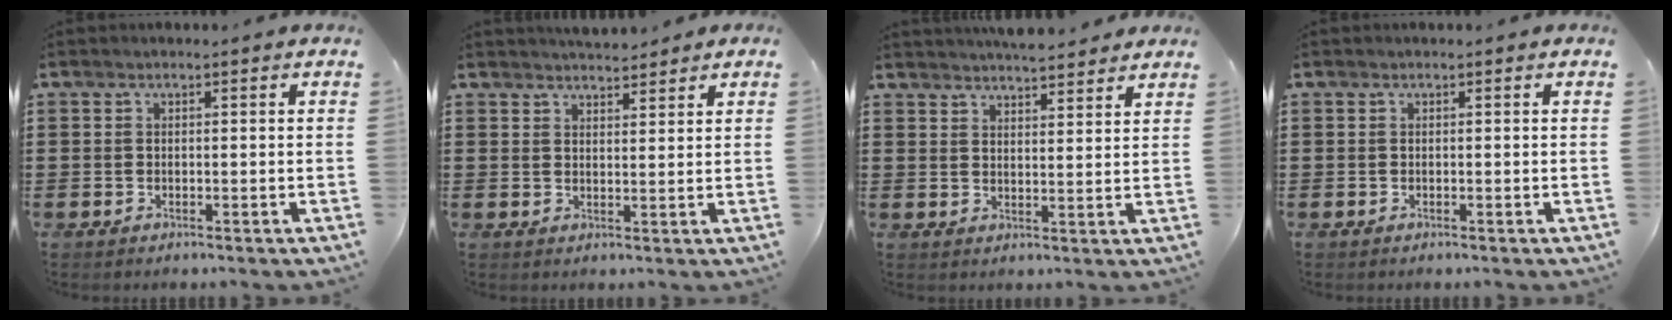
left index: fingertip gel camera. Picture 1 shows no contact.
{"total": 3.0, "force": [2.9, 0.5, 0.5], "torque": [-0.015, -0.003, 0.055]}
{"total": 4.2, "force": [4.1, 0.1, 0.6], "torque": [-0.021, -0.011, 0.077]}
{"total": 0.0}